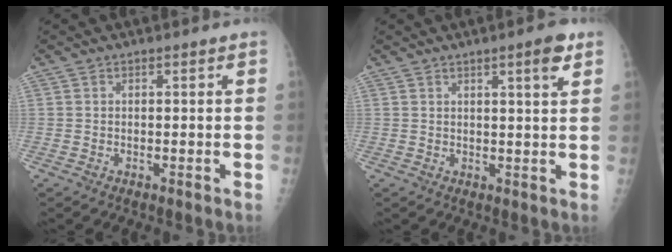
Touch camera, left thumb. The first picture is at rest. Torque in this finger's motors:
{"motor_torque": [-0.06, 0.10, 0.06, 0.08, 0.05]}